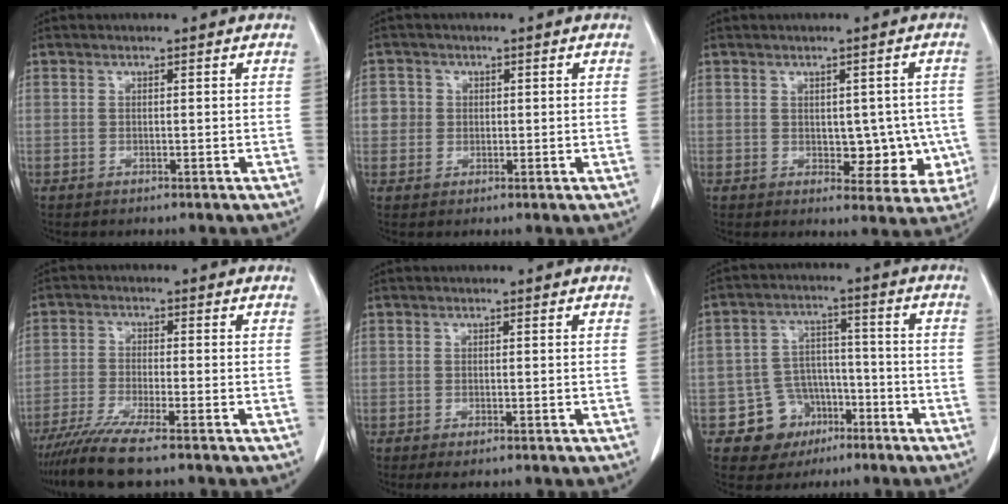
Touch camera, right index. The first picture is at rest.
{"total": 2.9, "force": [0.3, 2.9, 0.2], "torque": [0.011, 0.008, 0.004]}
{"total": 6.9, "force": [-0.6, 4.2, 5.5], "torque": [-0.046, 0.011, 0.003]}
{"total": 7.9, "force": [-6.3, -0.4, 4.8], "torque": [-0.081, -0.024, -0.110]}
{"total": 1.7, "force": [-1.1, 0.5, 1.2], "torque": [-0.012, -0.003, -0.012]}
{"total": 7.9, "force": [-3.8, 6.8, 1.2], "torque": [-0.005, 0.021, -0.048]}